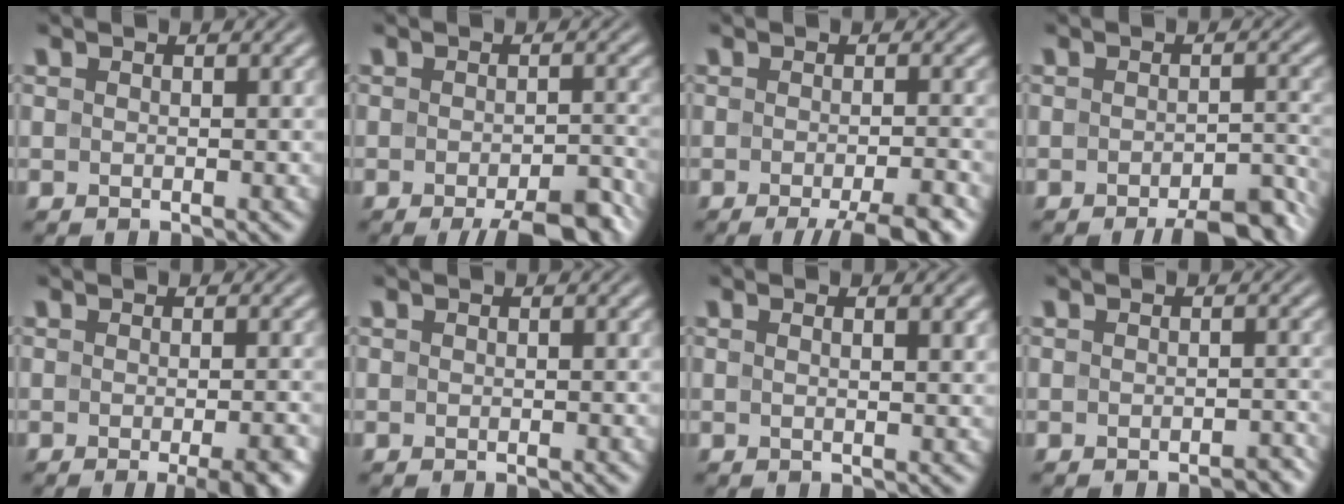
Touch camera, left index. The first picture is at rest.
{"total": 5.7, "force": [-3.8, 1.4, 4.1], "torque": [-0.051, -0.001, -0.049]}
{"total": 5.1, "force": [-3.1, 0.9, 4.0], "torque": [-0.047, -0.003, -0.047]}
{"total": 5.3, "force": [-3.9, 1.5, 3.2], "torque": [-0.039, 0.001, -0.045]}
{"total": 4.0, "force": [-1.7, 0.9, 3.4], "torque": [-0.034, -0.003, -0.020]}
{"total": 0.0}
{"total": 2.6, "force": [1.0, 0.9, 2.2], "torque": [-0.016, 0.002, -0.002]}
{"total": 1.4, "force": [-1.2, 0.4, 0.7], "torque": [-0.008, 0.003, -0.012]}